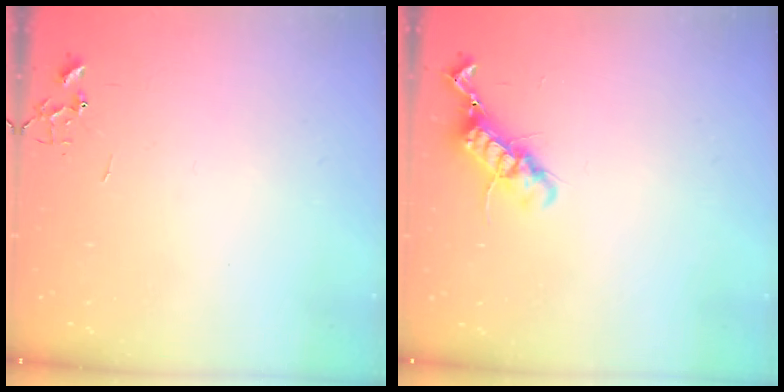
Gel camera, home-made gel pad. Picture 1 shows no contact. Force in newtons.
{"total": 11.9, "press": 11.8, "slide": 0.9}